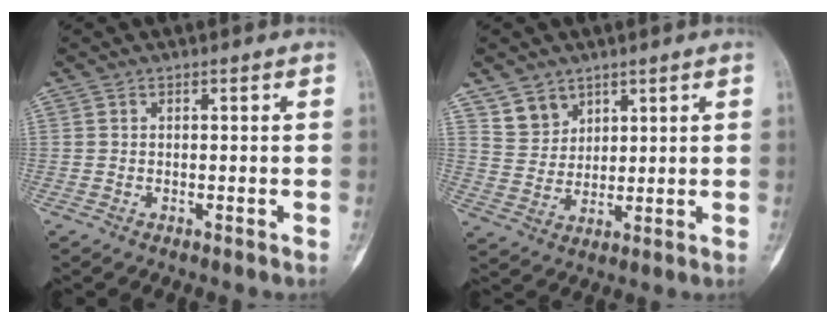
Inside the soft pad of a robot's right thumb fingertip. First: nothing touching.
{"total": 5.9, "force": [4.2, 4.1, 0.9], "torque": [0.014, -0.034, 0.088]}